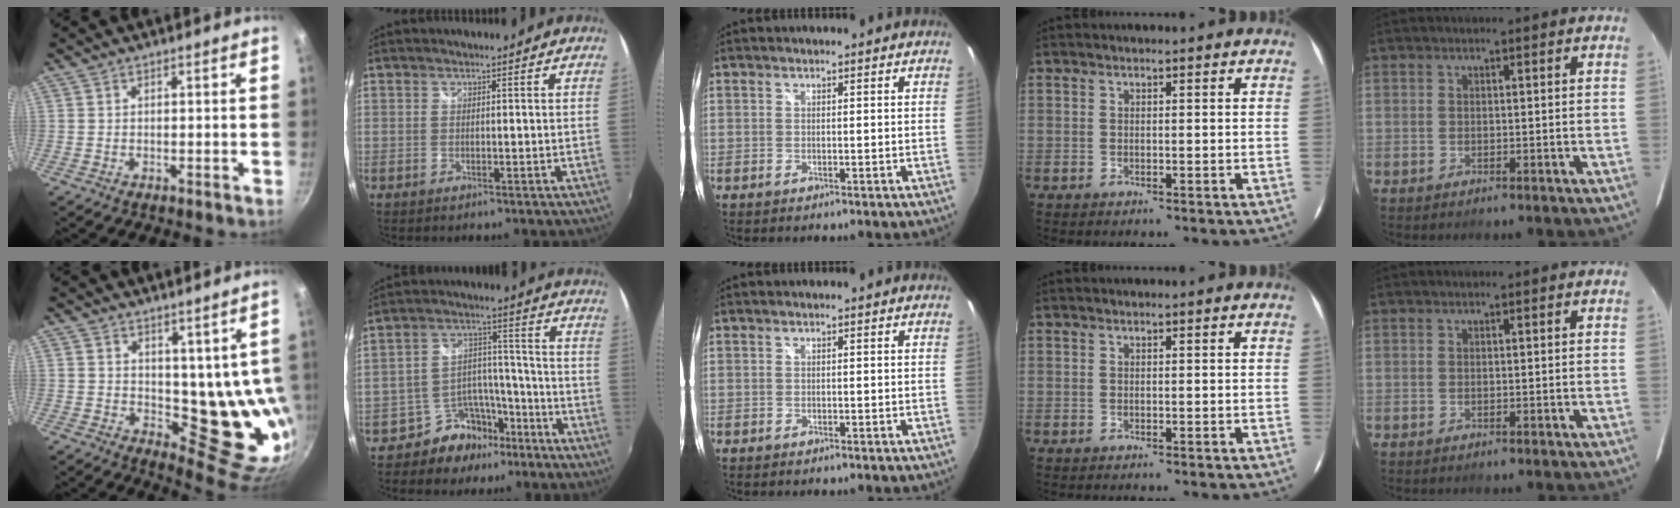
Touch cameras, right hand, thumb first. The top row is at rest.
{"thumb": {"total": 12.1, "force": [4.0, 6.8, 9.2], "torque": [-0.082, -0.043, 0.074]}, "index": {"total": 9.5, "force": [-7.2, 6.0, 1.8], "torque": [-0.026, 0.053, -0.111]}}